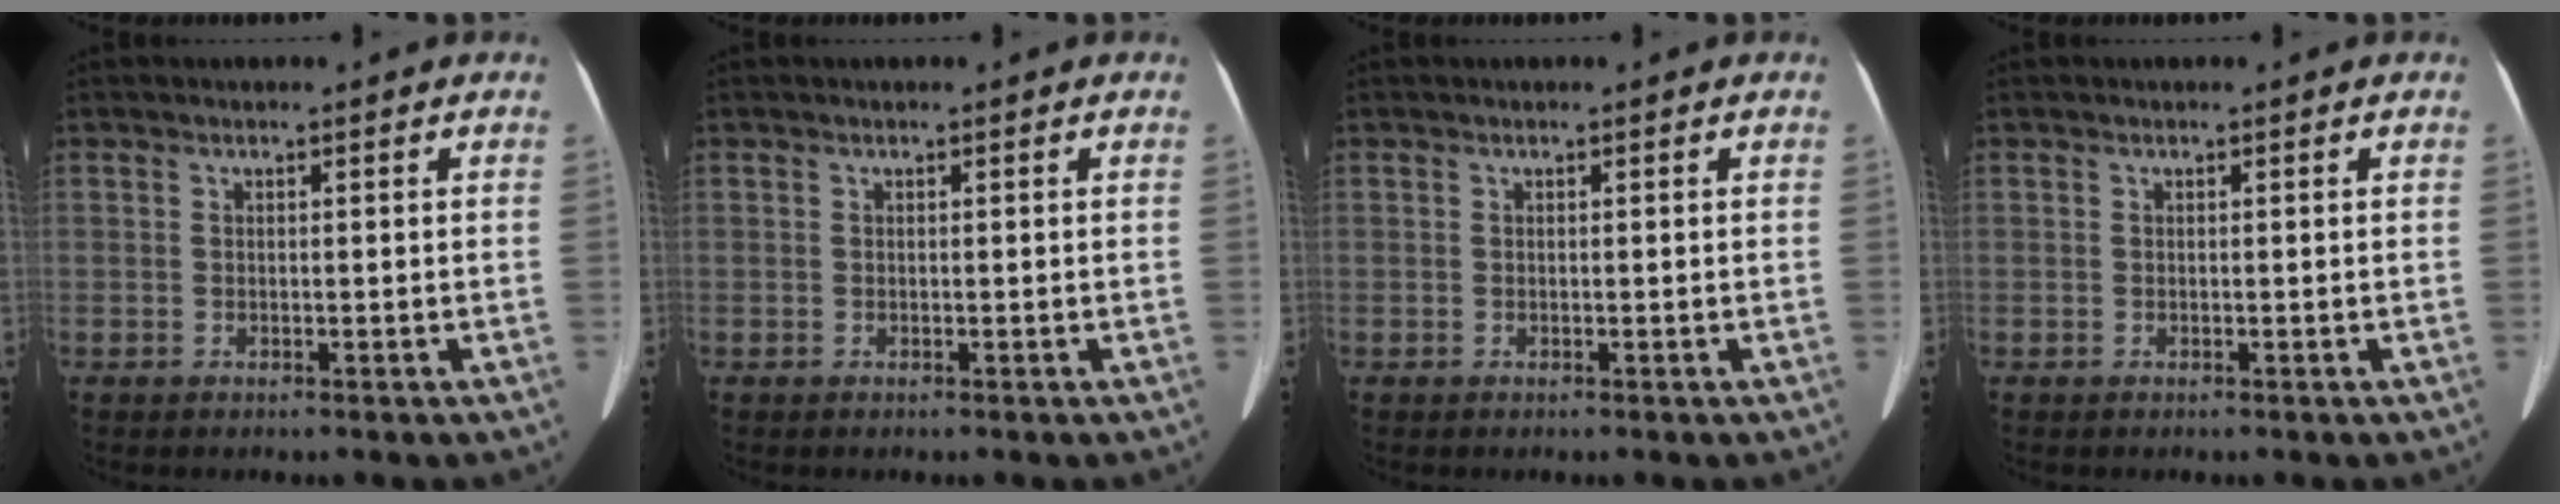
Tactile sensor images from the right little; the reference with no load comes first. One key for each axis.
{"total": 0.0}
{"total": 0.0}
{"total": 0.0}